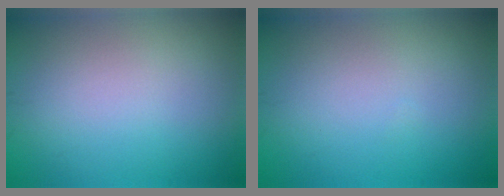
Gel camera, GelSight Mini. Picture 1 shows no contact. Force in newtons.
{"total": 0.0}